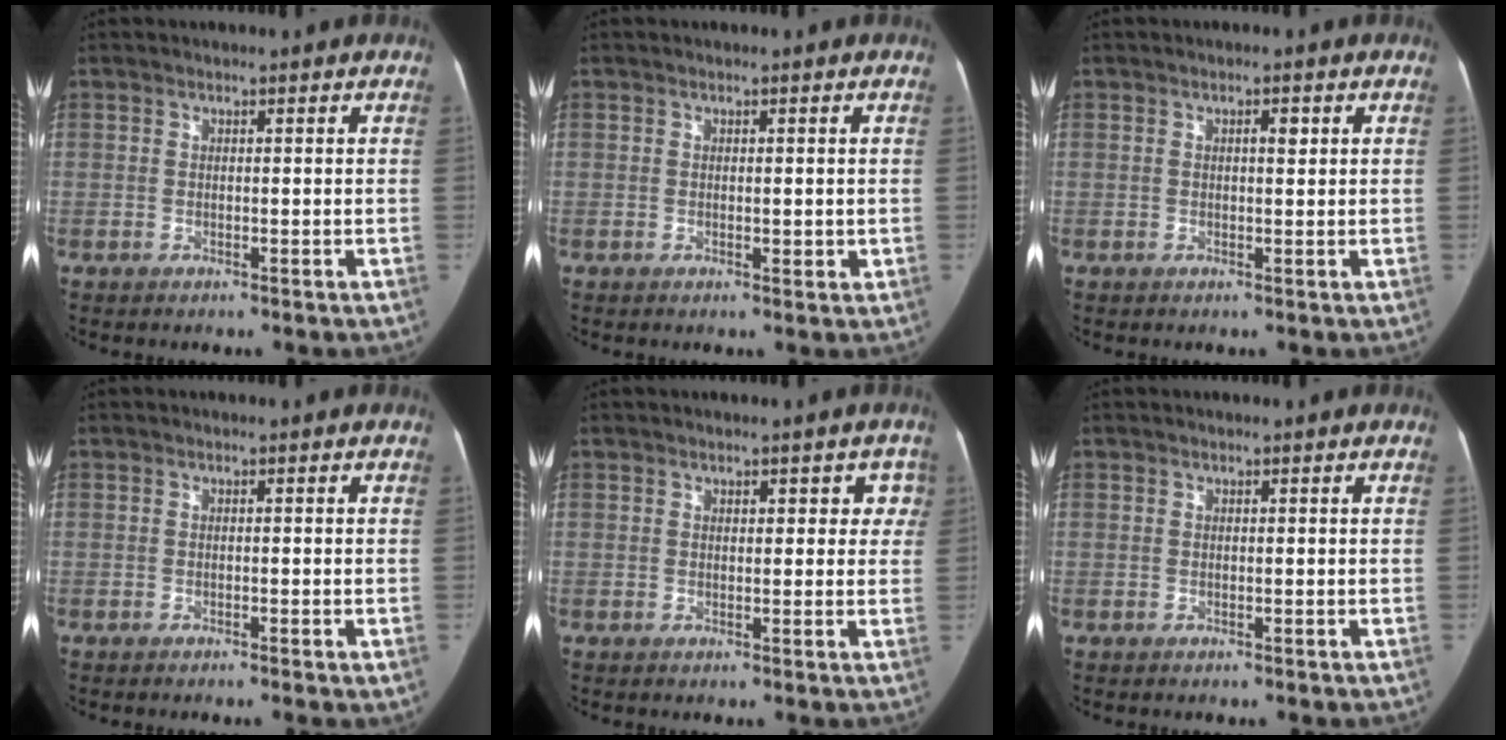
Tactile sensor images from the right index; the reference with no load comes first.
{"total": 1.5, "force": [0.0, 0.7, 1.3], "torque": [-0.018, -0.003, 0.002]}
{"total": 1.6, "force": [0.5, 0.5, 1.5], "torque": [-0.023, 0.003, 0.006]}
{"total": 0.9, "force": [-0.5, 0.0, 0.8], "torque": [-0.012, -0.001, -0.007]}
{"total": 3.7, "force": [1.5, 2.3, 2.4], "torque": [0.000, 0.012, 0.012]}
{"total": 0.0}